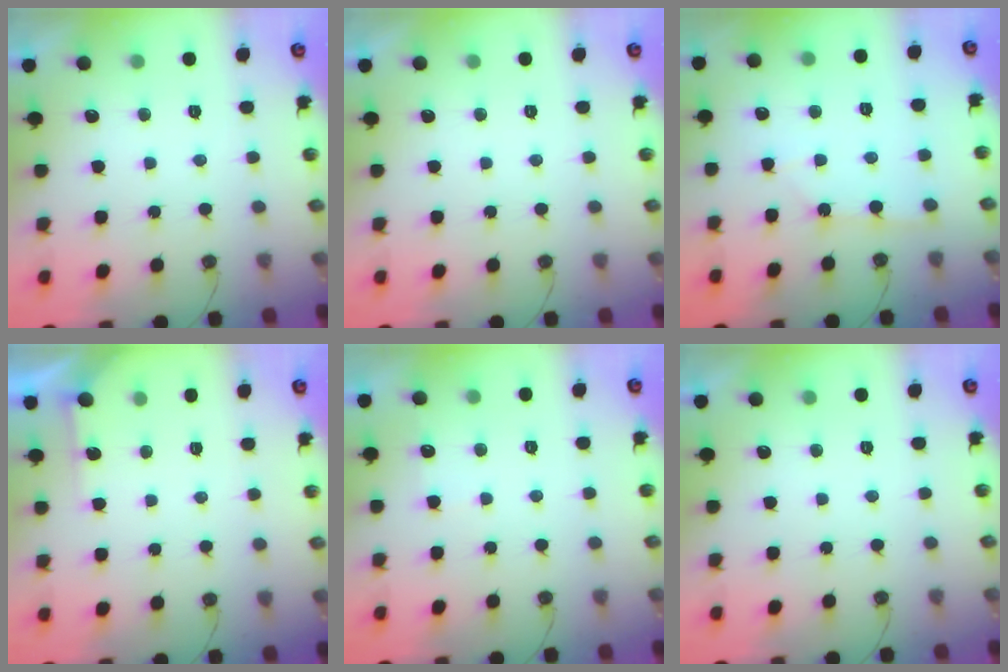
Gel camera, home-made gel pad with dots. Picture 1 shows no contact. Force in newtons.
{"total": 0.0}
{"total": 1.3, "press": 1.3, "slide": 0.2}
{"total": 2.8, "press": 2.8, "slide": 0.4}
{"total": 4.2, "press": 4.2, "slide": 0.6}
{"total": 0.0}